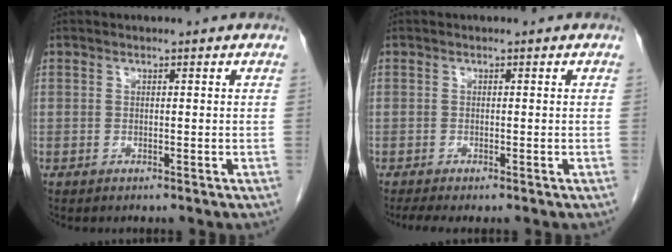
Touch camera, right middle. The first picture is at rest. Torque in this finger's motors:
{"motor_torque": [0.38, -0.24, 0.13, 0.03]}